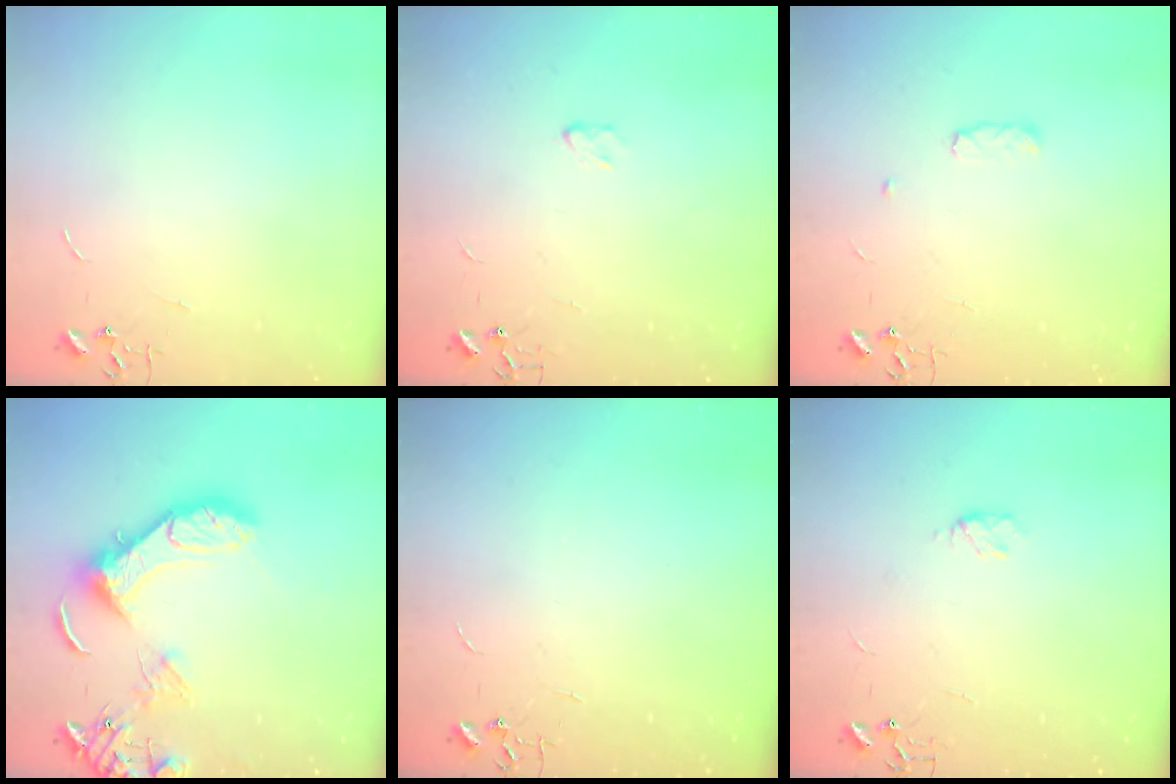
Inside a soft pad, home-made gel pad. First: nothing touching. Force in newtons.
{"total": 2.9, "press": 2.9, "slide": 0.4}
{"total": 5.0, "press": 4.9, "slide": 0.8}
{"total": 16.9, "press": 16.9, "slide": 1.5}
{"total": 0.0}
{"total": 3.3, "press": 3.3, "slide": 0.5}